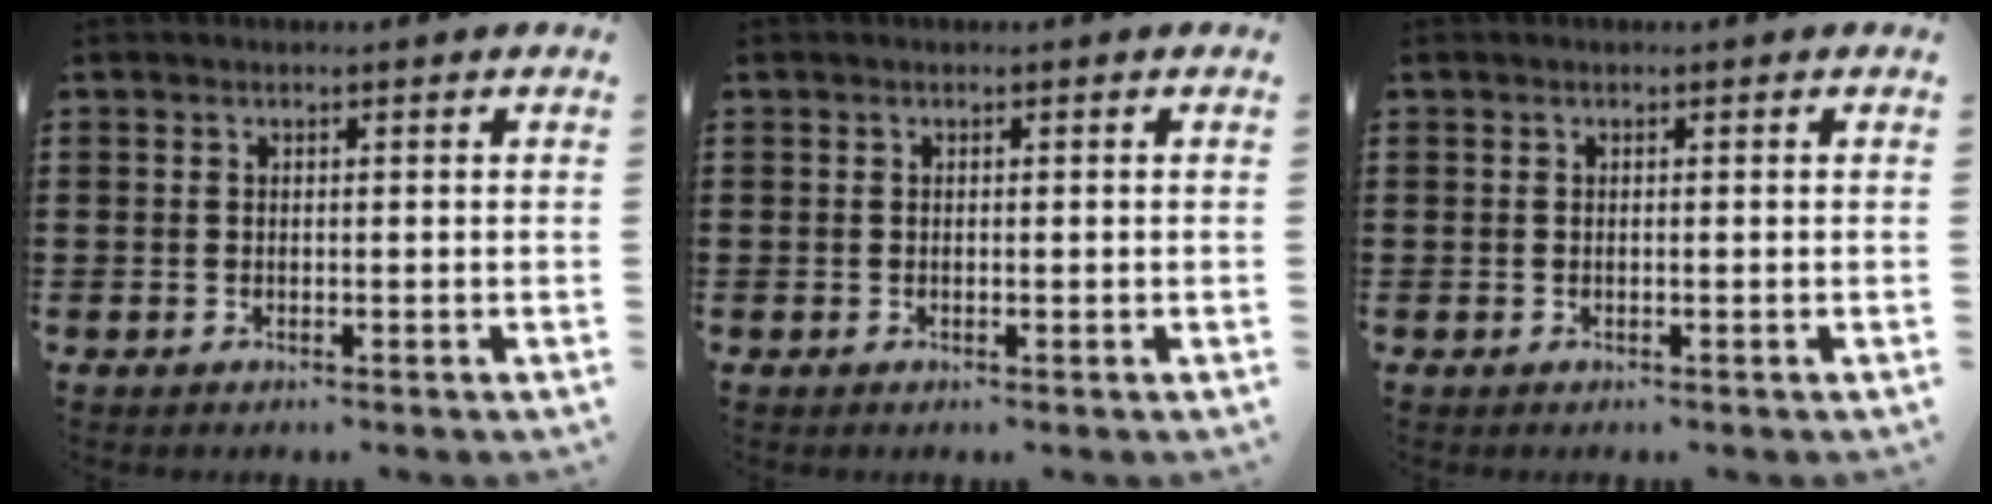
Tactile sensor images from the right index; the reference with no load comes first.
{"total": 0.0}
{"total": 0.0}